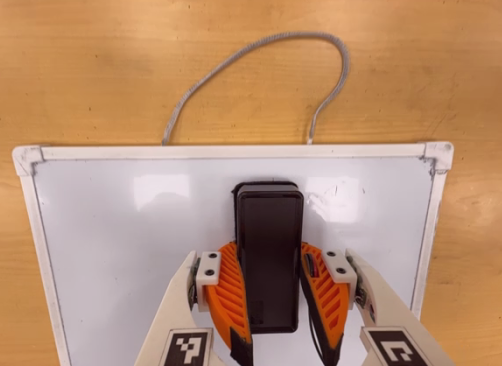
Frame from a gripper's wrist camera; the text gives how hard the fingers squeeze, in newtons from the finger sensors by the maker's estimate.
{"total": 15.4, "left": 15.4, "right": 15.4}